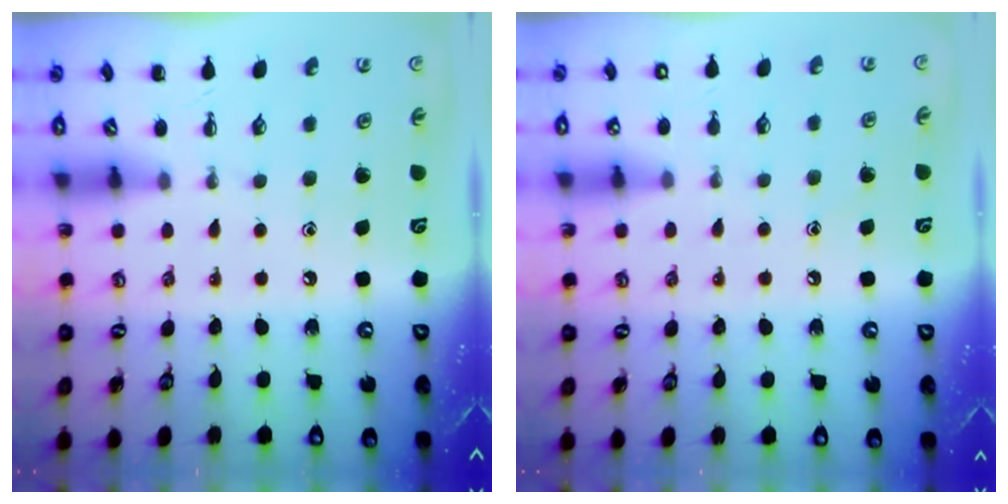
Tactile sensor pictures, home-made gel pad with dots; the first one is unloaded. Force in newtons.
{"total": 5.1, "press": 4.9, "slide": 1.5}